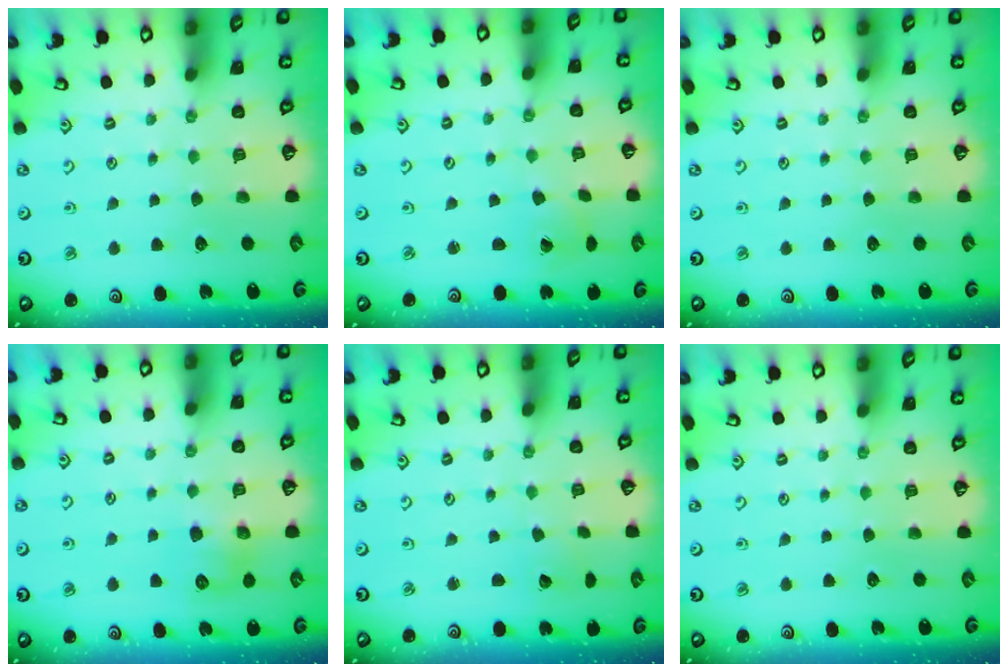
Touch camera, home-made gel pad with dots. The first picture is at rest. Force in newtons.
{"total": 1.2, "press": 1.2, "slide": 0.1}
{"total": 0.0}
{"total": 7.6, "press": 7.5, "slide": 0.3}
{"total": 1.4, "press": 1.4, "slide": 0.0}
{"total": 0.0}